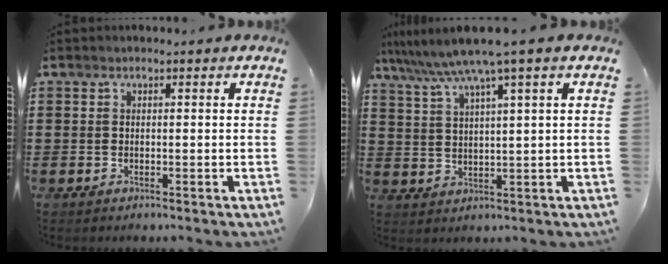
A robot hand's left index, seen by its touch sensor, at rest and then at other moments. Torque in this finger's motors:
{"motor_torque": [1.67, -0.47, 1.05, 0.21]}